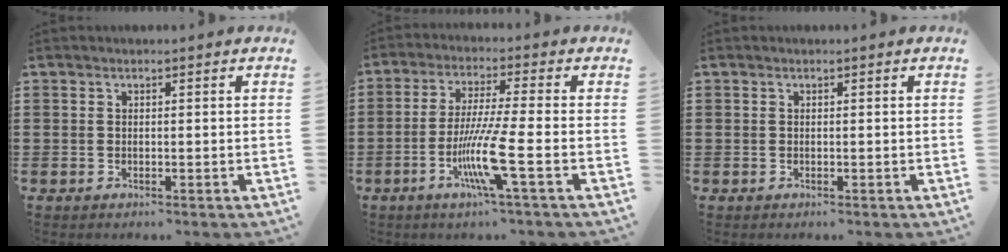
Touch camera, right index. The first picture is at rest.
{"total": 9.7, "force": [-3.5, 0.0, 9.1], "torque": [-0.185, -0.020, -0.071]}
{"total": 0.0}